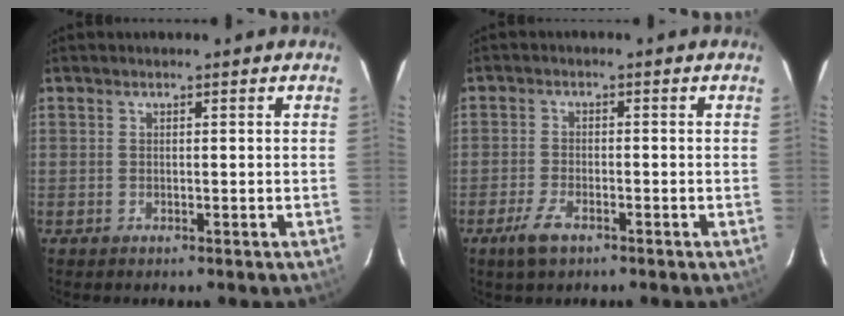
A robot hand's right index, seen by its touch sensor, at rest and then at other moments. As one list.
[{"total": 4.1, "force": [-2.5, 1.6, 2.7], "torque": [-0.070, -0.006, -0.047]}]